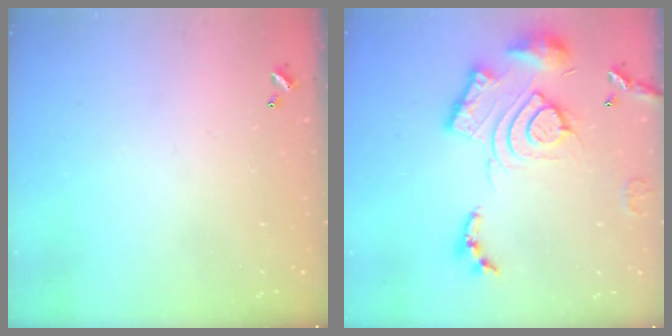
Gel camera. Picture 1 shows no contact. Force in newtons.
{"total": 20.0, "press": 19.9, "slide": 1.9}